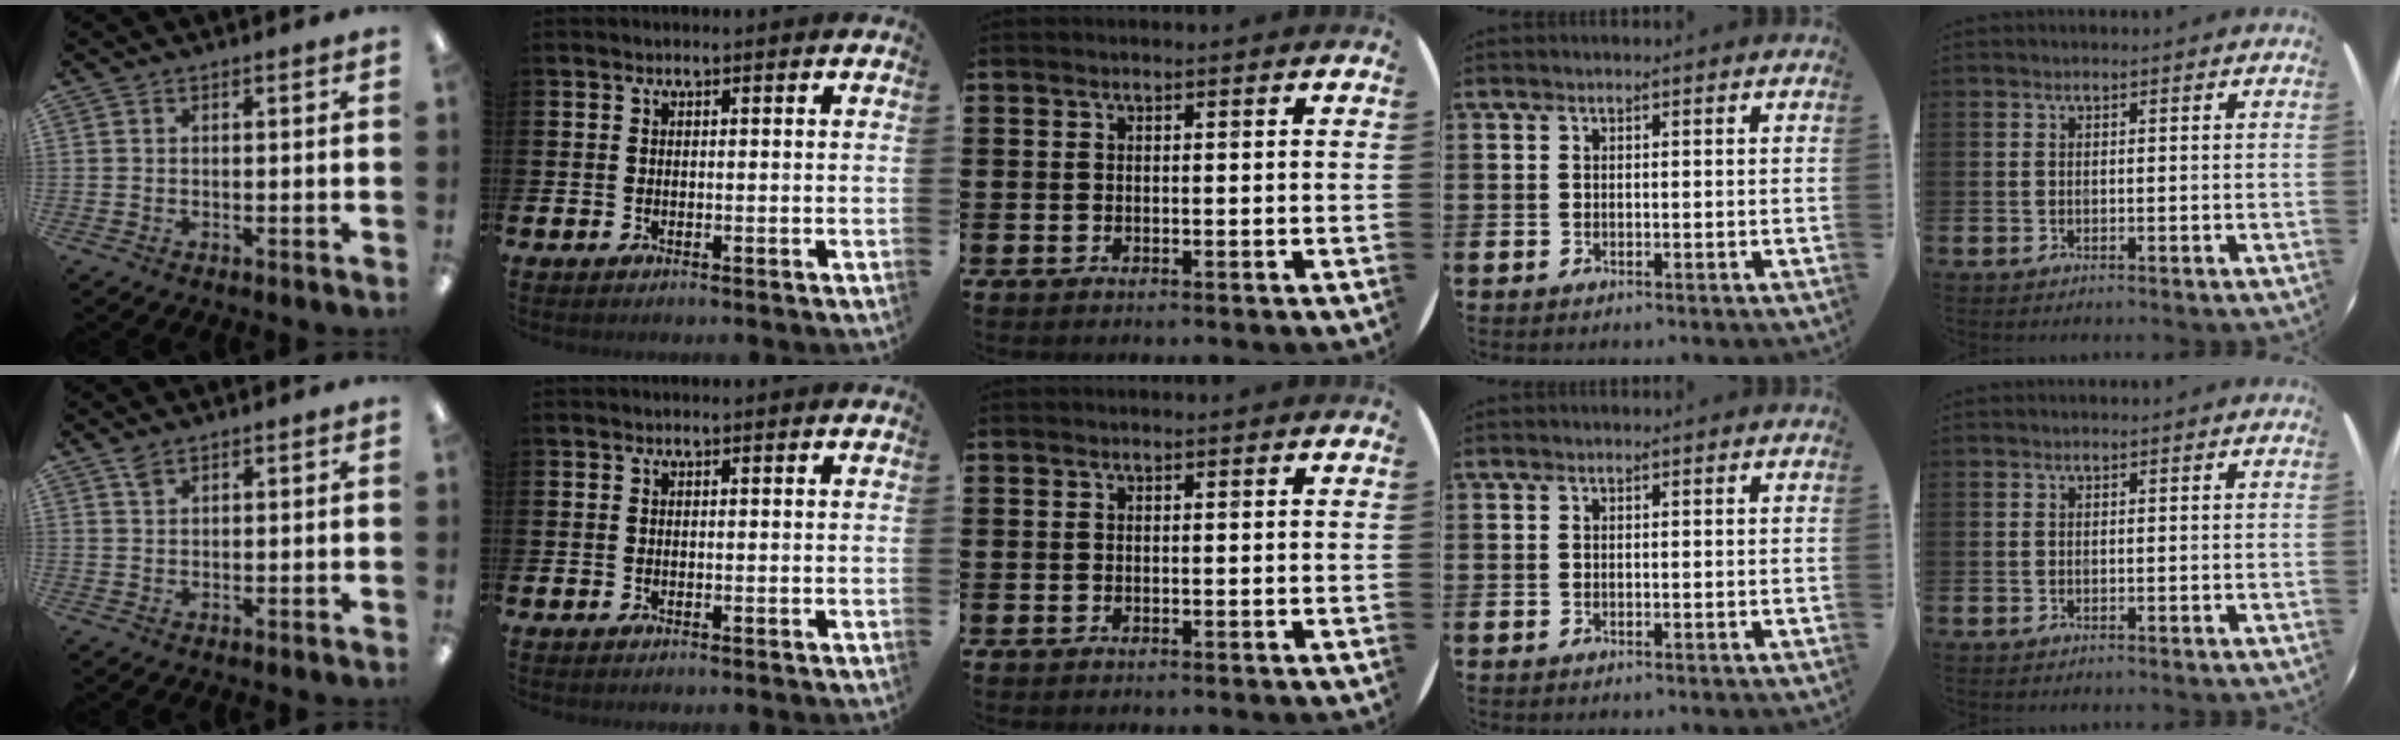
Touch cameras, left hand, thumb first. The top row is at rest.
{"thumb": {"total": 2.0, "force": [1.5, 1.1, 0.7], "torque": [-0.016, -0.002, 0.029]}}